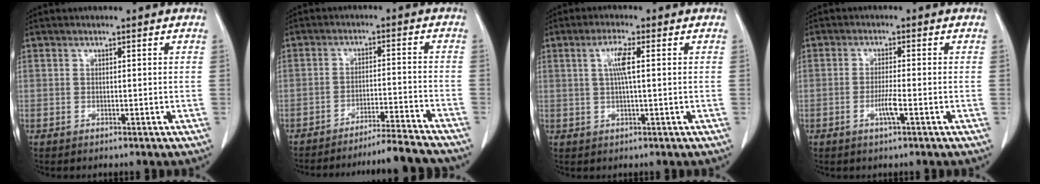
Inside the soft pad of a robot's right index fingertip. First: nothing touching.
{"total": 11.2, "force": [-10.8, -1.6, 2.8], "torque": [-0.021, -0.010, -0.160]}
{"total": 3.9, "force": [0.9, 0.4, 3.8], "torque": [-0.073, 0.006, 0.016]}
{"total": 3.0, "force": [-1.1, -0.1, 2.8], "torque": [-0.056, -0.004, -0.023]}